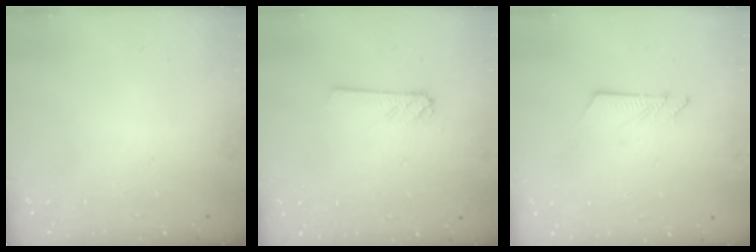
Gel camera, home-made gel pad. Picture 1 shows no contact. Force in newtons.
{"total": 2.4, "press": 2.4, "slide": 0.3}
{"total": 7.0, "press": 7.0, "slide": 0.1}